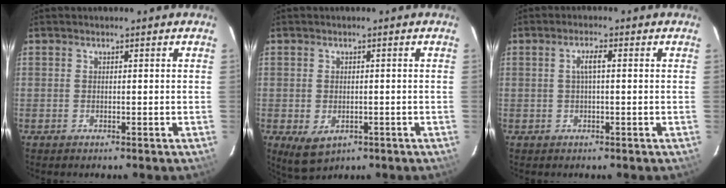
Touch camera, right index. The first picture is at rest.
{"total": 4.9, "force": [-1.5, 3.5, 3.0], "torque": [-0.056, -0.012, -0.016]}
{"total": 2.3, "force": [0.2, 0.3, 2.3], "torque": [-0.045, 0.006, 0.004]}